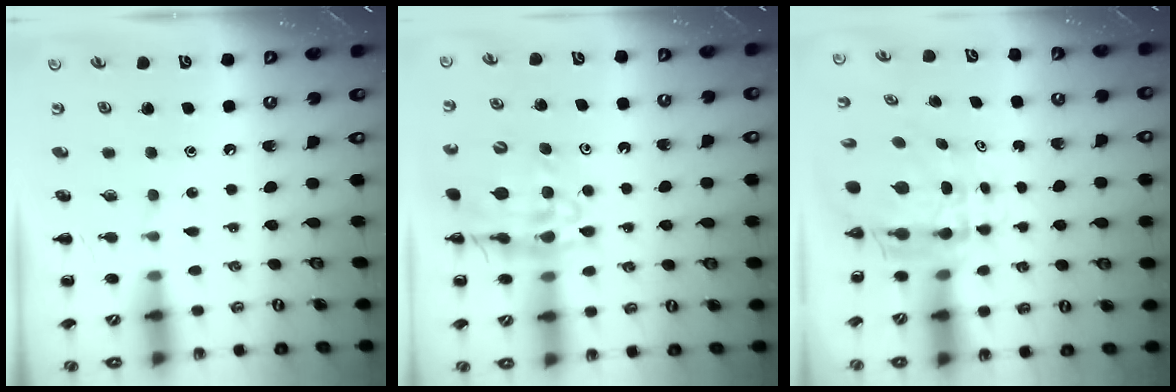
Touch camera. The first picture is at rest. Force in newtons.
{"total": 13.9, "press": 13.5, "slide": 3.3}
{"total": 5.8, "press": 5.6, "slide": 1.6}